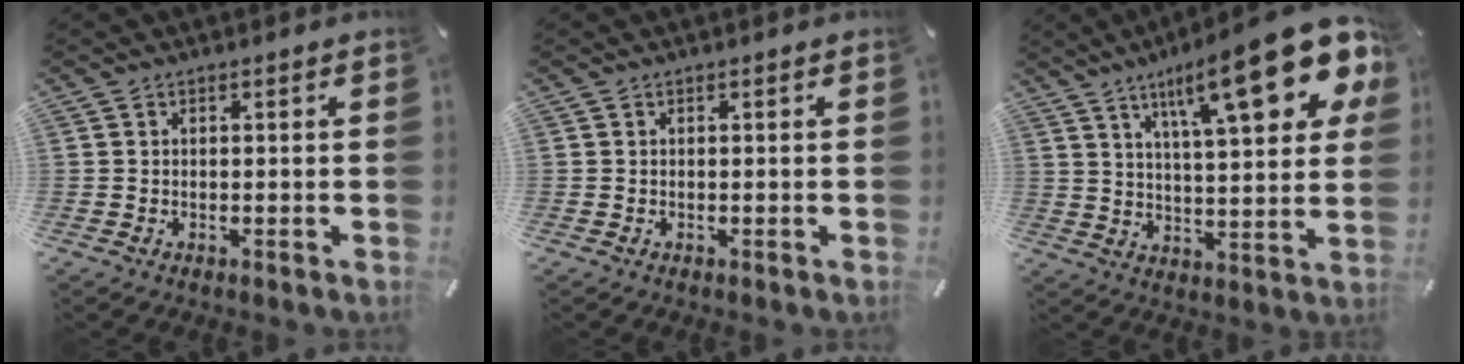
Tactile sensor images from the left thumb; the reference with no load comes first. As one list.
[{"total": 0.0}, {"total": 23.2, "force": [12.0, 6.5, 18.7], "torque": [-0.289, -0.055, 0.183]}]